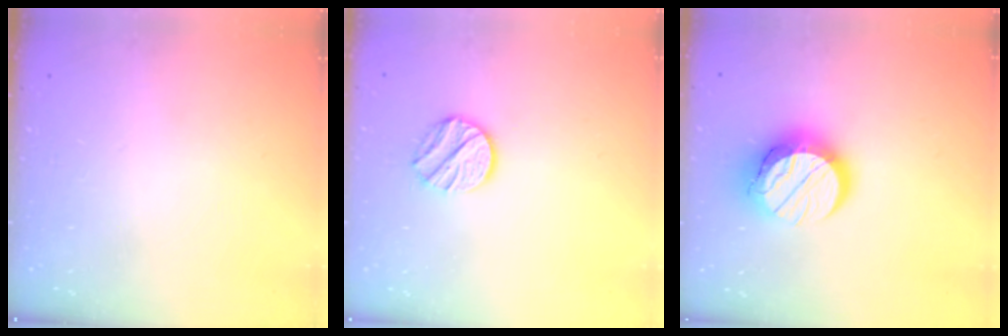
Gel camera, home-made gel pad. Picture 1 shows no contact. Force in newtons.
{"total": 10.3, "press": 10.3, "slide": 0.9}
{"total": 13.9, "press": 13.8, "slide": 1.2}